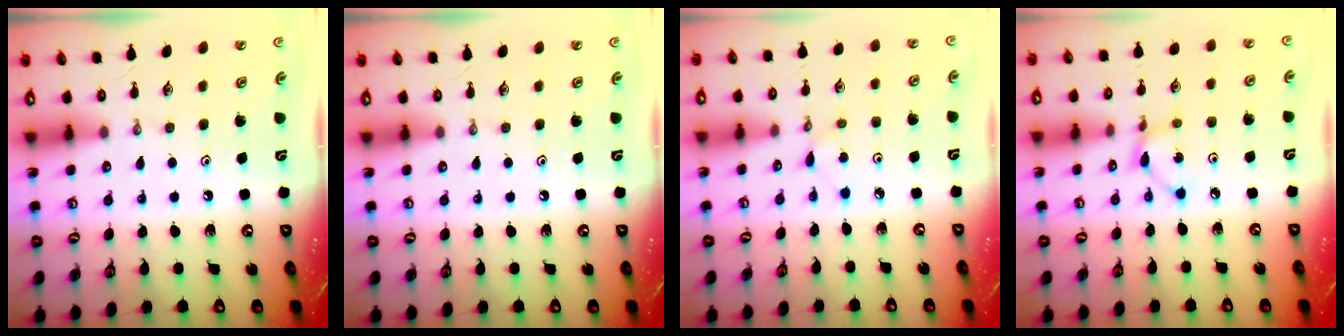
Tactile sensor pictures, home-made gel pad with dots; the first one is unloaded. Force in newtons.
{"total": 0.0}
{"total": 2.0, "press": 2.0, "slide": 0.3}
{"total": 2.7, "press": 2.7, "slide": 0.1}